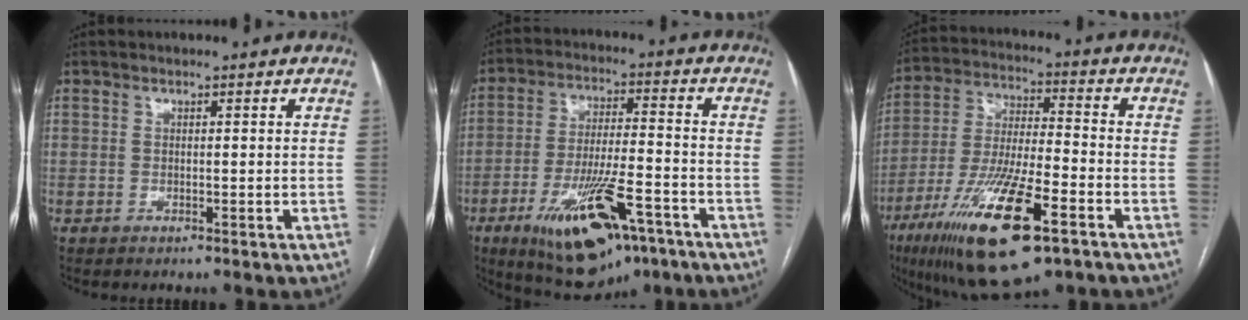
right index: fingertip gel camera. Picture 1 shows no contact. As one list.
[{"total": 16.9, "force": [-9.1, 5.0, 13.3], "torque": [-0.230, -0.014, -0.141]}, {"total": 19.3, "force": [-10.1, 3.9, 16.0], "torque": [-0.323, -0.034, -0.172]}]